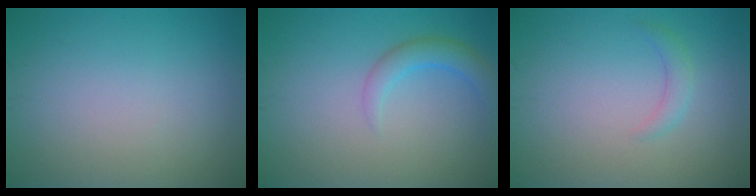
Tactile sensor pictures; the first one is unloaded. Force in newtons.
{"total": 2.4, "press": 2.4, "slide": 0.3}
{"total": 1.3, "press": 1.3, "slide": 0.0}